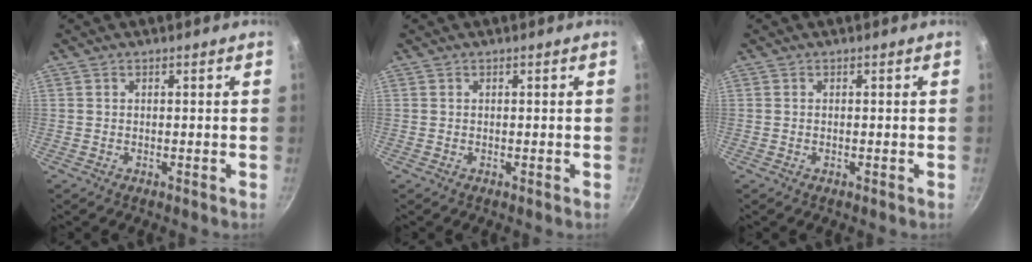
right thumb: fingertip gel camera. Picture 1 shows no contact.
{"total": 0.0}
{"total": 0.0}